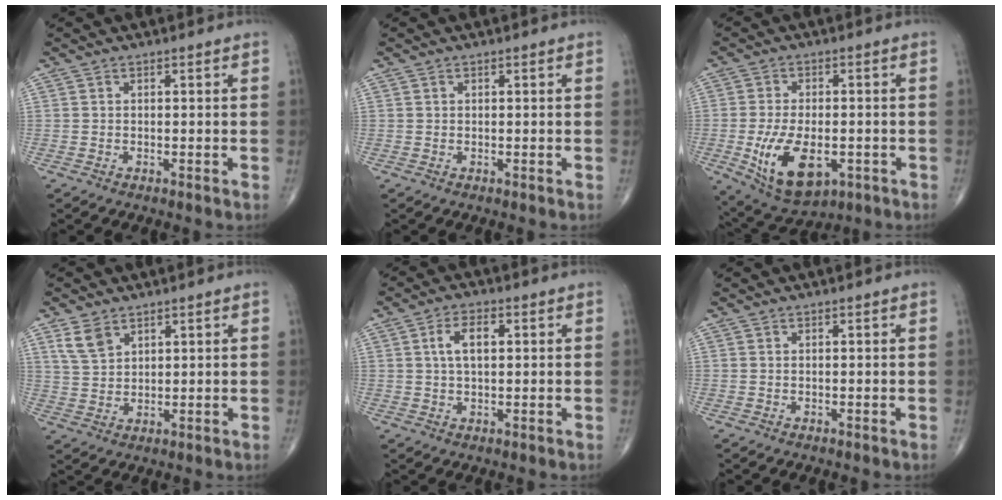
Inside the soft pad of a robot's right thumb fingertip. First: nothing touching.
{"total": 0.0}
{"total": 13.2, "force": [-3.6, 7.1, 10.5], "torque": [-0.177, -0.004, -0.045]}
{"total": 4.9, "force": [3.1, 2.9, 2.5], "torque": [-0.042, -0.012, 0.068]}
{"total": 5.3, "force": [1.3, 2.7, 4.4], "torque": [-0.080, 0.007, 0.022]}
{"total": 0.0}